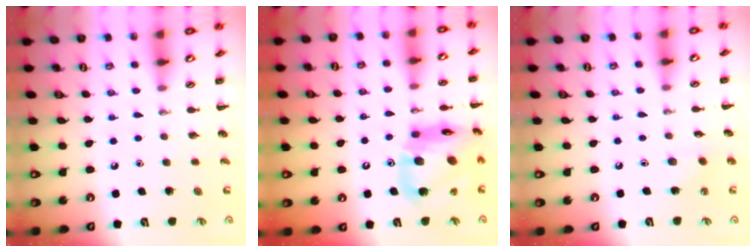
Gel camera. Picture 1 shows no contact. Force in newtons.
{"total": 18.3, "press": 18.0, "slide": 3.6}
{"total": 4.0, "press": 3.8, "slide": 1.2}